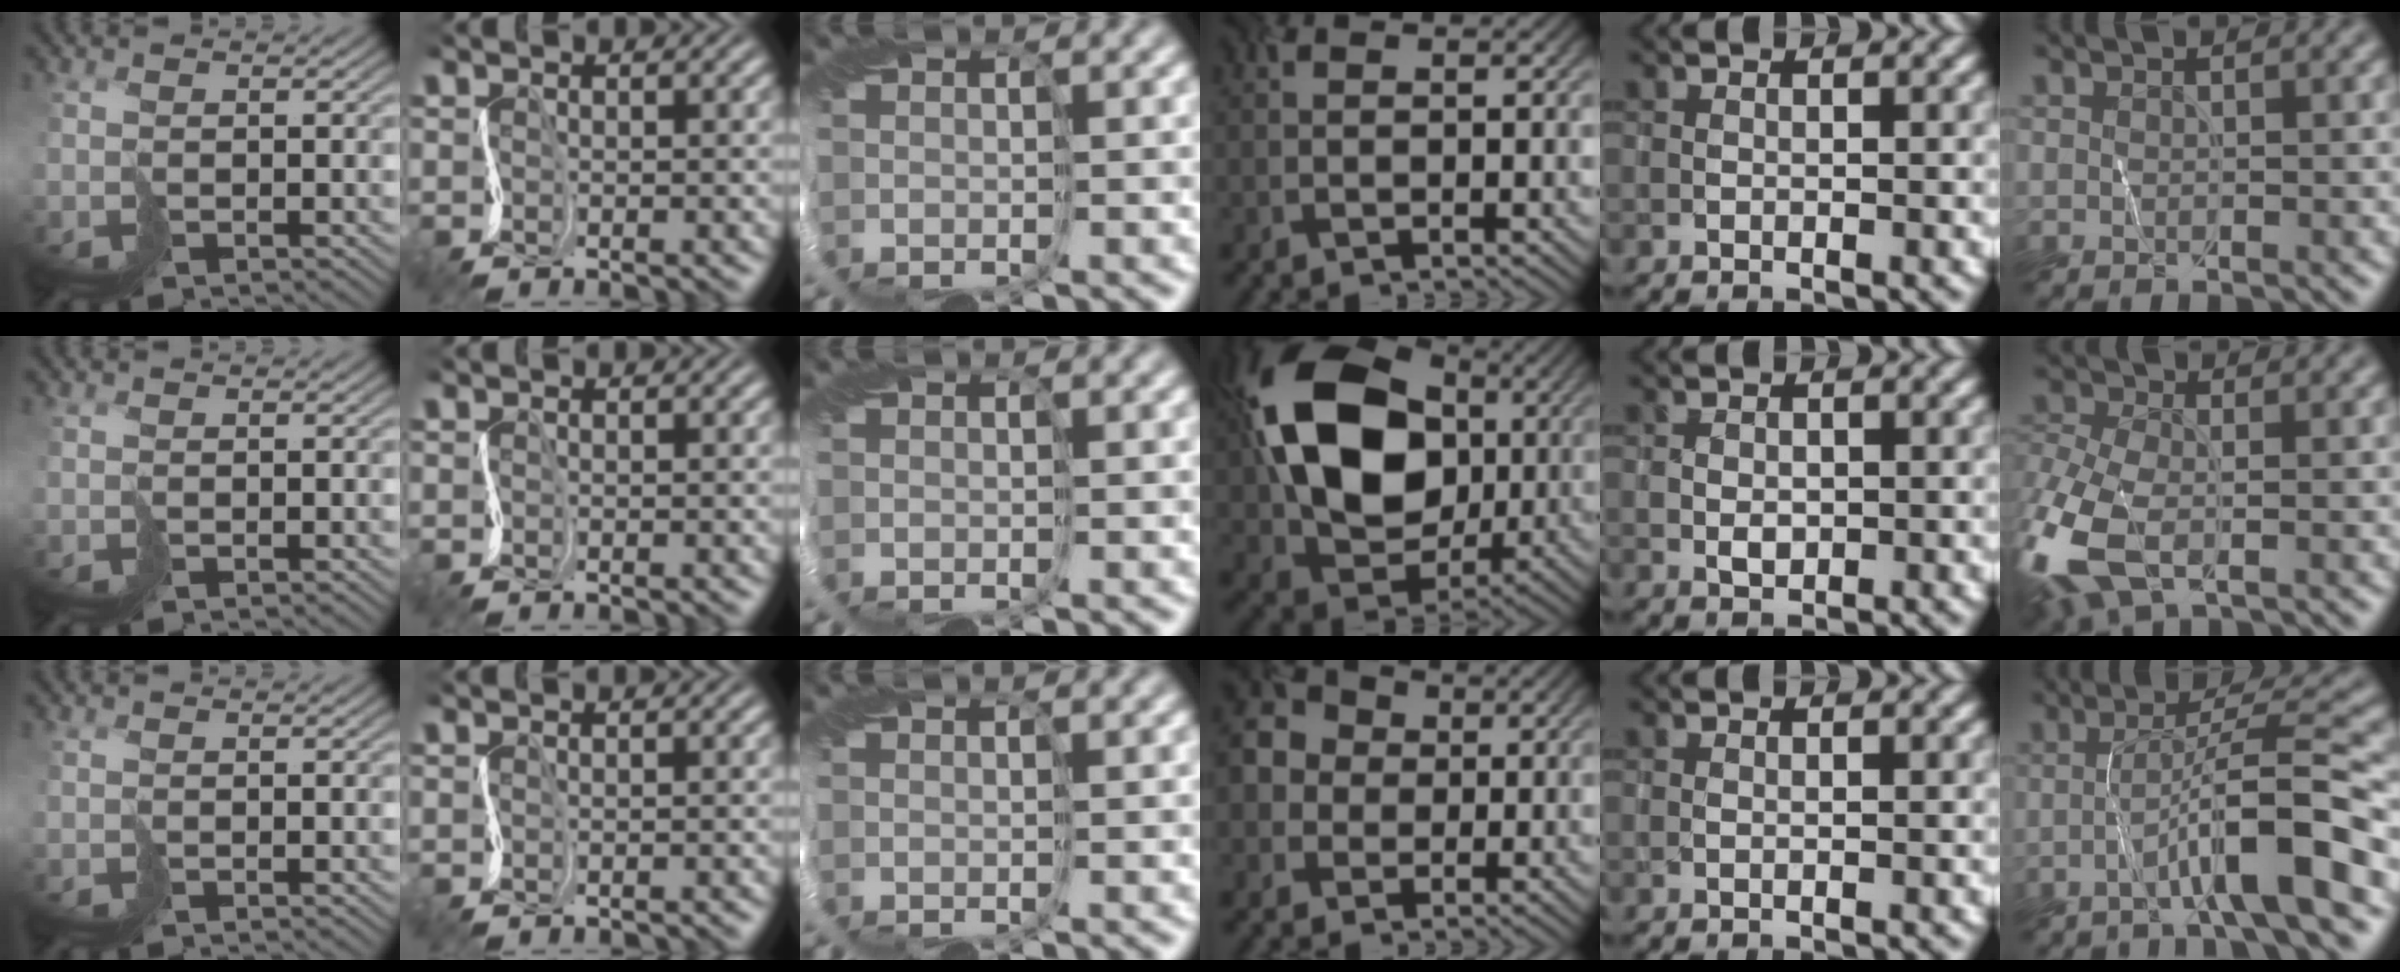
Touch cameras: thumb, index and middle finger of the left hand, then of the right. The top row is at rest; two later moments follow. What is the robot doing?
{"motion": "cut", "object": "receipt paper"}